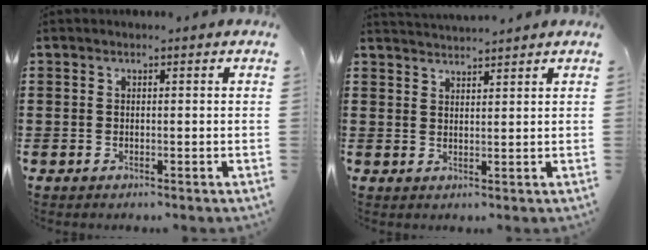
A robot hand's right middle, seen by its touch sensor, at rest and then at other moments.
{"total": 2.3, "force": [2.3, -0.1, -0.1], "torque": [-0.005, -0.003, 0.045]}